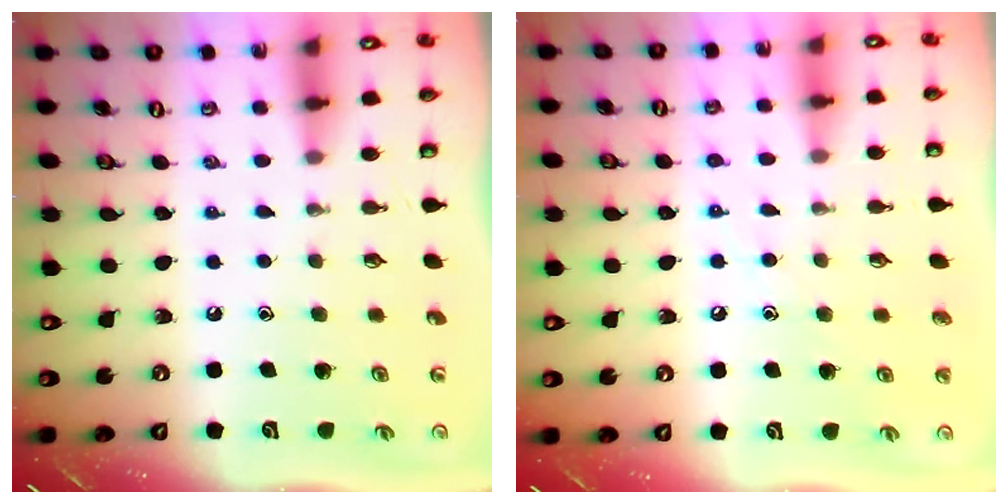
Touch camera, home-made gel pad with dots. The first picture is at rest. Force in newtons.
{"total": 7.0, "press": 7.0, "slide": 0.4}